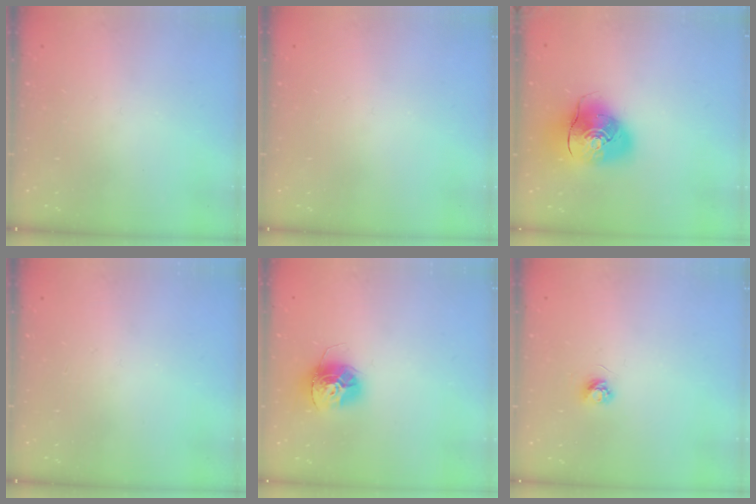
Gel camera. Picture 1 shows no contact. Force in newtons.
{"total": 0.0}
{"total": 13.0, "press": 12.8, "slide": 2.4}
{"total": 0.0}
{"total": 13.0, "press": 12.9, "slide": 1.2}
{"total": 3.4, "press": 3.4, "slide": 0.4}